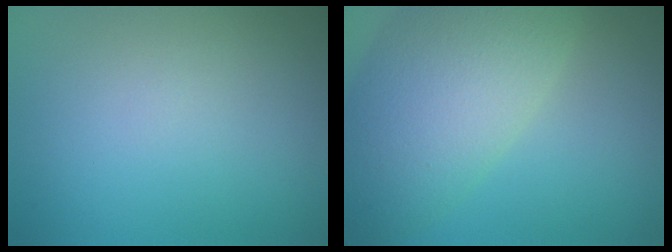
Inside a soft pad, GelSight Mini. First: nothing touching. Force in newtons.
{"total": 8.4, "press": 8.4, "slide": 0.6}